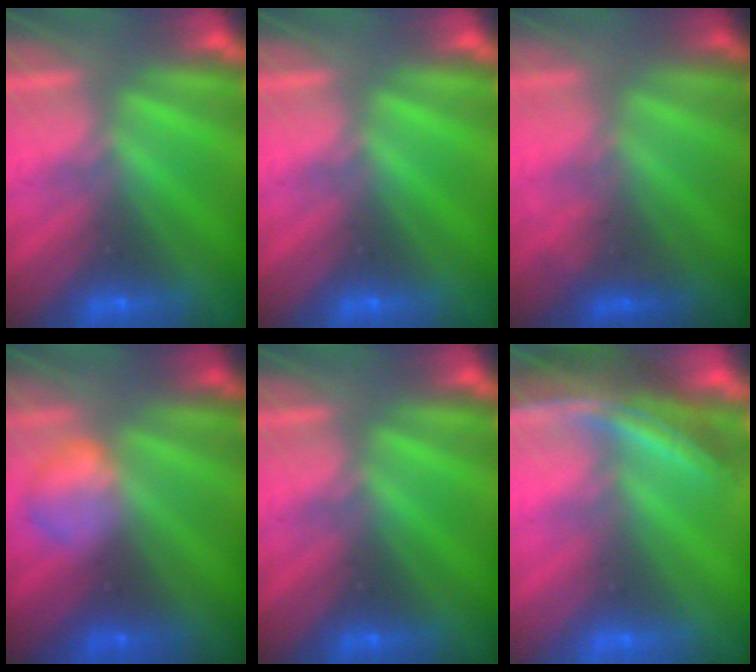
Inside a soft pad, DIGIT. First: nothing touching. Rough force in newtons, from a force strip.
{"total": 0.0}
{"total": 1.9}
{"total": 2.3}
{"total": 0.0}
{"total": 3.7}